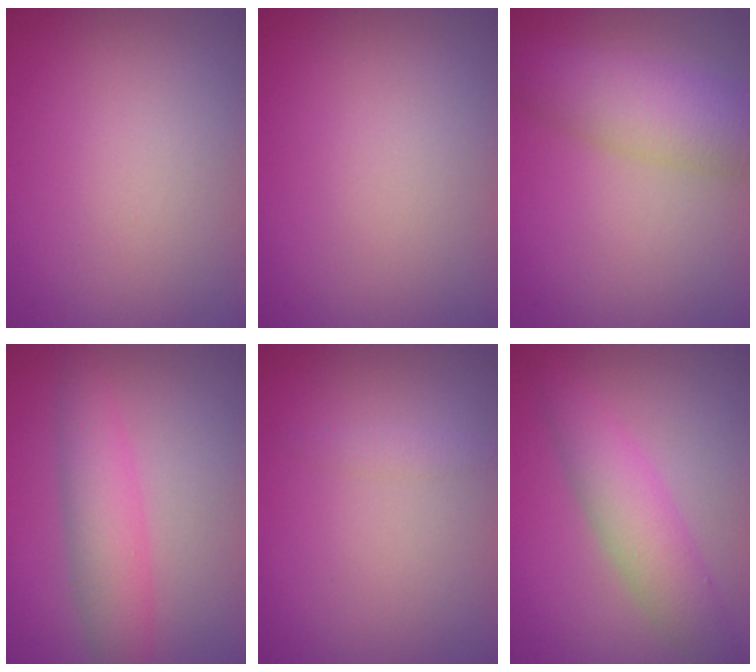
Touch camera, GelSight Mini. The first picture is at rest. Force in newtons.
{"total": 0.0}
{"total": 6.3, "press": 6.3, "slide": 0.2}
{"total": 3.7, "press": 3.7, "slide": 0.0}
{"total": 1.0, "press": 1.0, "slide": 0.0}
{"total": 4.3, "press": 4.3, "slide": 0.1}